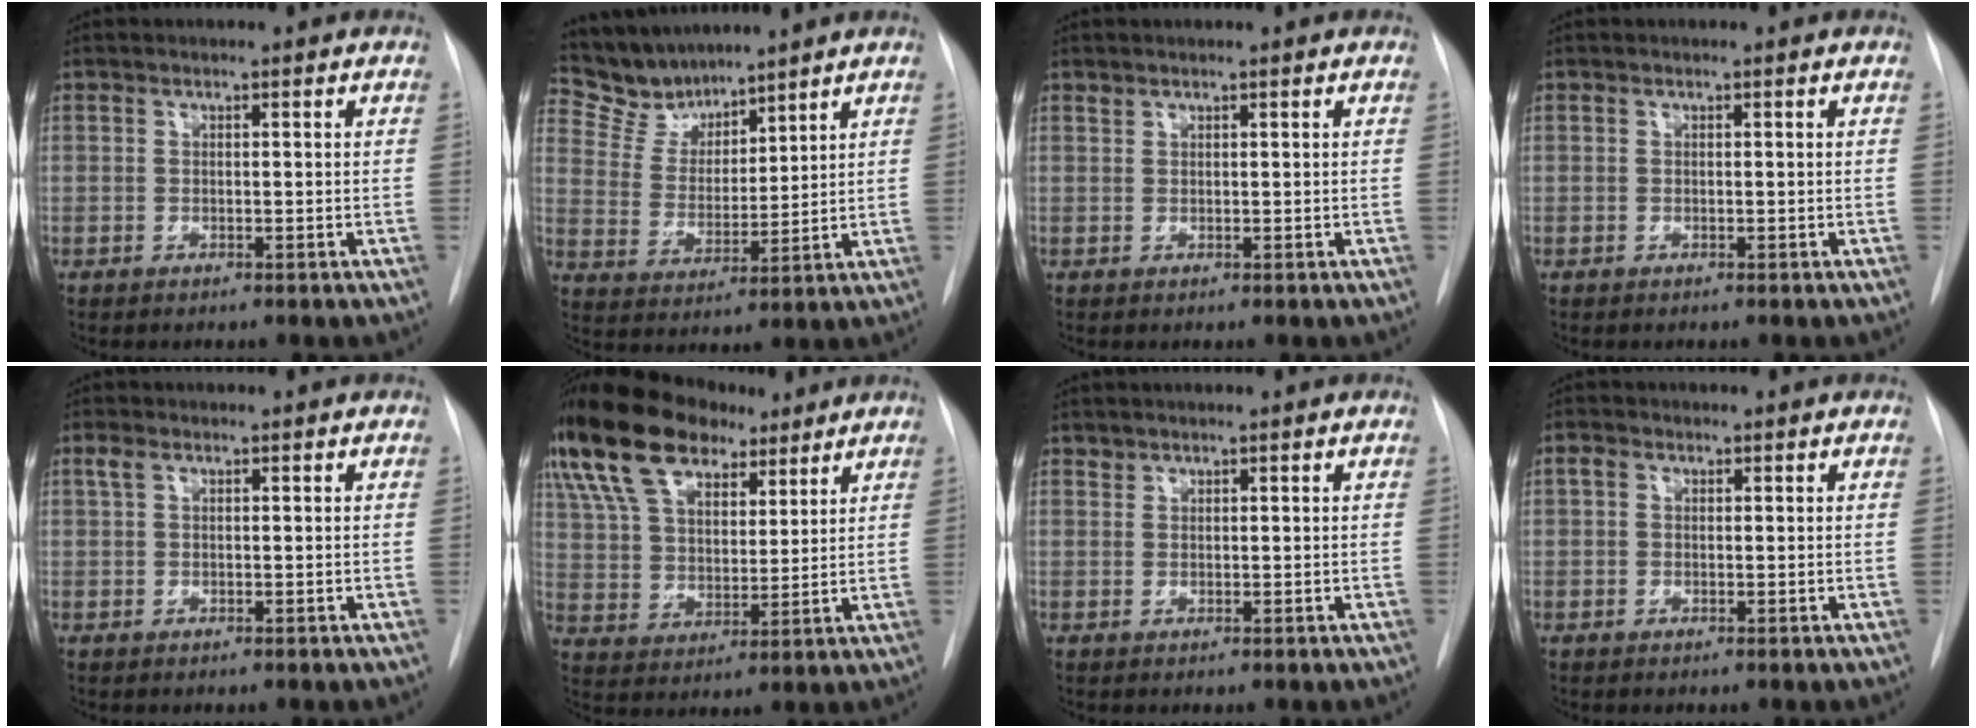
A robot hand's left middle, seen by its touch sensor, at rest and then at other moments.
{"total": 7.6, "force": [7.3, 2.1, 0.6], "torque": [-0.020, 0.008, 0.156]}
{"total": 0.6, "force": [0.5, 0.2, 0.0], "torque": [-0.002, 0.004, 0.009]}
{"total": 0.0}
{"total": 1.6, "force": [0.8, 0.8, 1.1], "torque": [-0.028, 0.015, 0.017]}
{"total": 21.9, "force": [14.3, 11.1, 12.3], "torque": [-0.275, 0.058, 0.255]}
{"total": 0.8, "force": [0.7, 0.3, -0.1], "torque": [0.006, 0.001, 0.010]}
{"total": 1.6, "force": [0.6, 1.2, 0.8], "torque": [-0.018, 0.013, 0.009]}